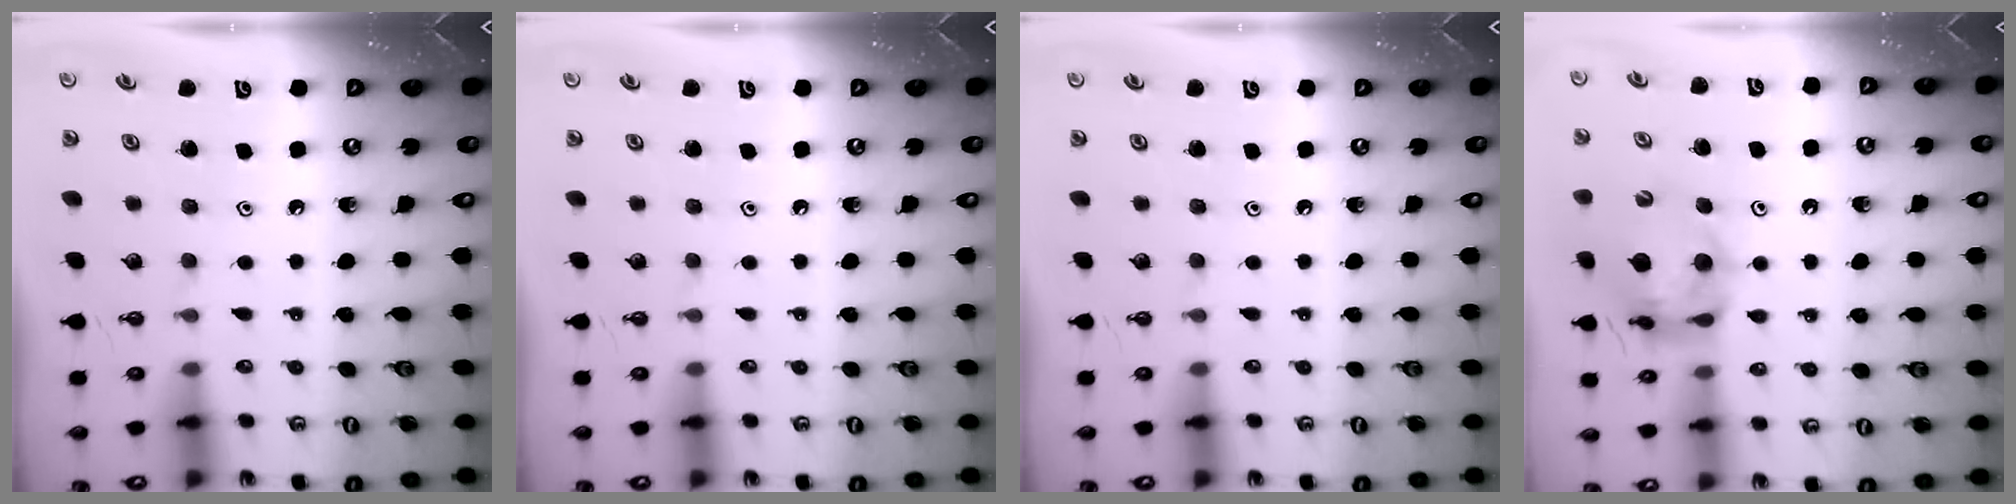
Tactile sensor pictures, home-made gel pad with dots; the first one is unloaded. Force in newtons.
{"total": 0.0}
{"total": 0.0}
{"total": 12.9, "press": 12.8, "slide": 1.3}